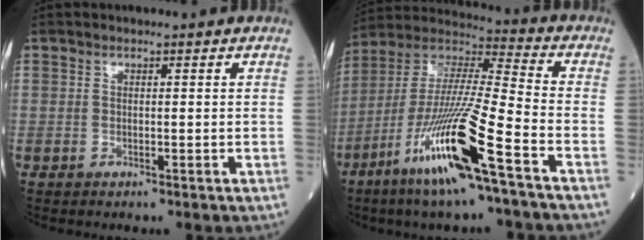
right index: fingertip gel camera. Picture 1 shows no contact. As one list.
[{"total": 18.5, "force": [-9.1, -0.1, 16.1], "torque": [-0.348, -0.040, -0.177]}]